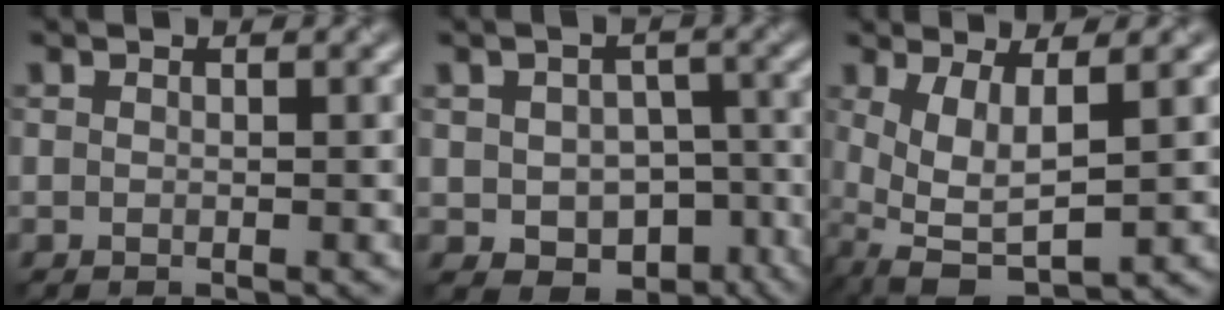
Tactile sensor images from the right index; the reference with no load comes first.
{"total": 6.1, "force": [-2.5, 4.4, 3.3], "torque": [-0.054, -0.016, -0.019]}
{"total": 4.5, "force": [0.3, 1.6, 4.2], "torque": [-0.102, -0.003, 0.013]}